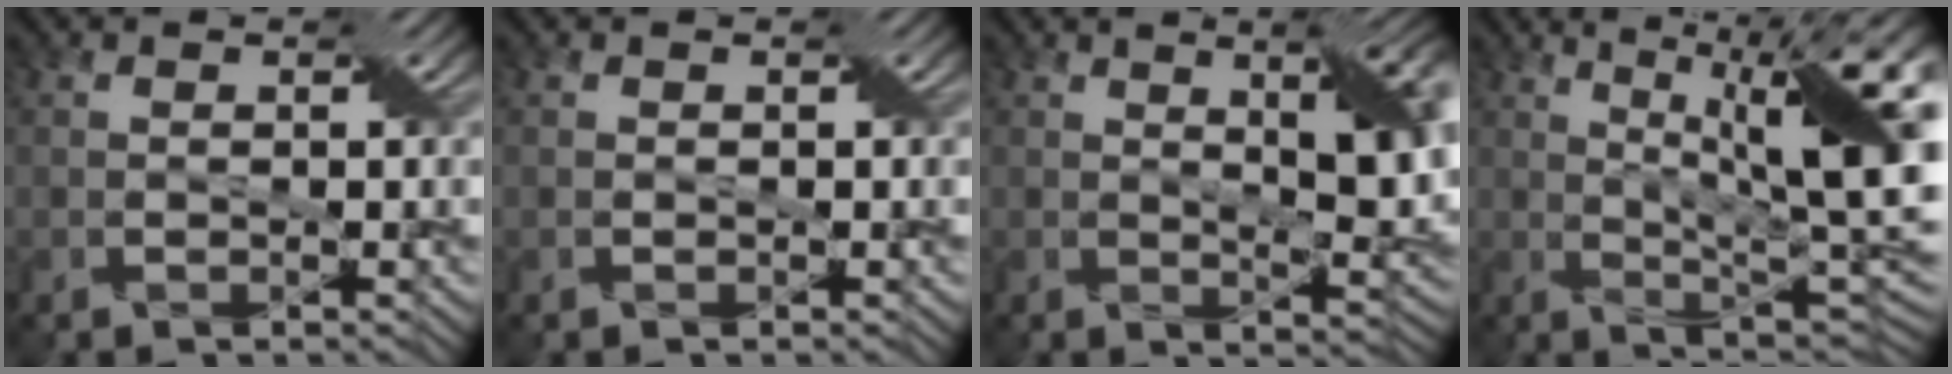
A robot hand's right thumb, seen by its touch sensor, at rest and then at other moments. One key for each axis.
{"total": 0.0}
{"total": 11.4, "fx": 3.5, "fy": 3.7, "fz": 10.2, "tx": -0.142, "ty": 0.013, "tz": 0.049}
{"total": 17.1, "fx": 4.6, "fy": 5.1, "fz": 15.7, "tx": -0.218, "ty": 0.034, "tz": 0.075}